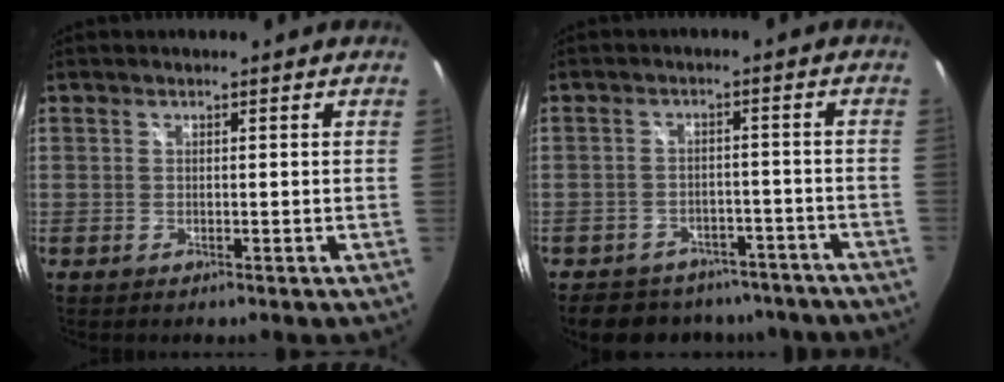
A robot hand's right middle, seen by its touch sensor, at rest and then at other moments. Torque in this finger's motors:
{"motor_torque": [1.08, -1.06, 0.13, 0.08]}